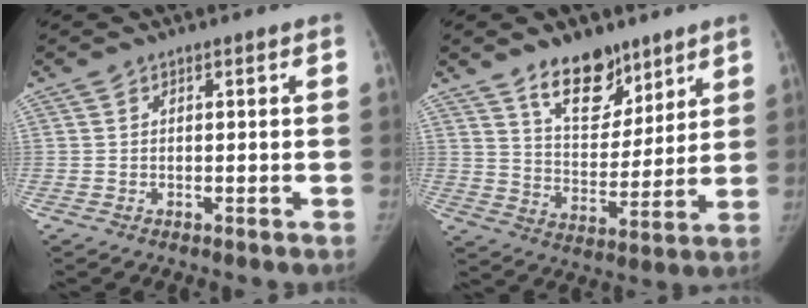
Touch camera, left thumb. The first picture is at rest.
{"total": 12.5, "force": [8.7, 6.7, 5.9], "torque": [-0.058, -0.064, 0.152]}